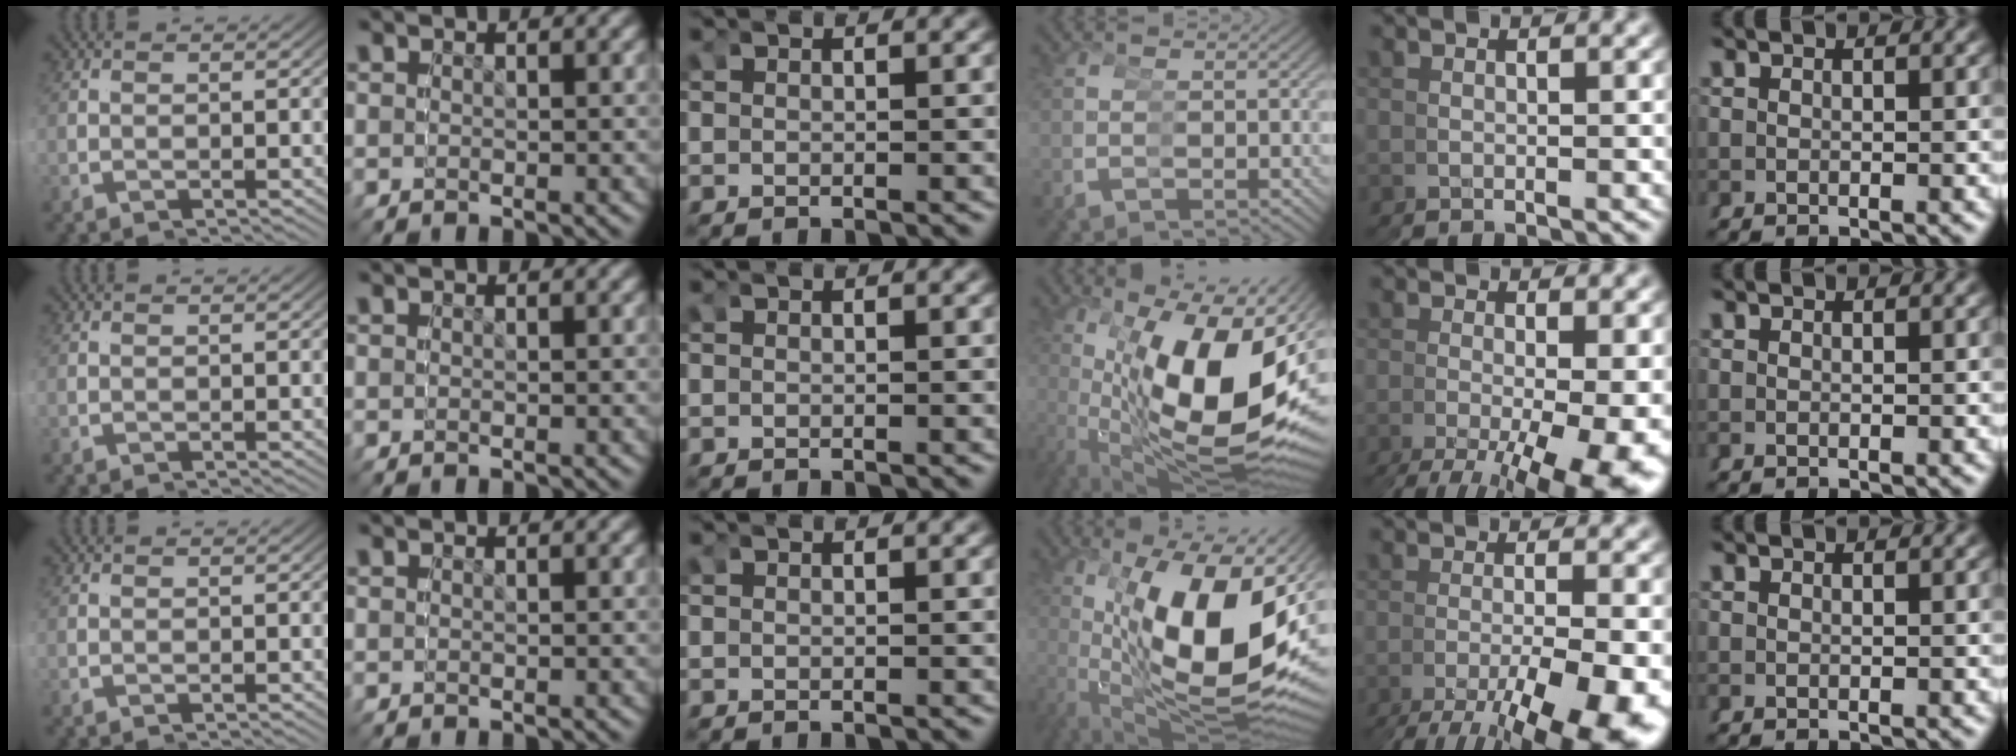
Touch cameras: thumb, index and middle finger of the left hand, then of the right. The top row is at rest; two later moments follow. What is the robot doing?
{"motion": "grasp_and_lifting", "object": "glue stick"}